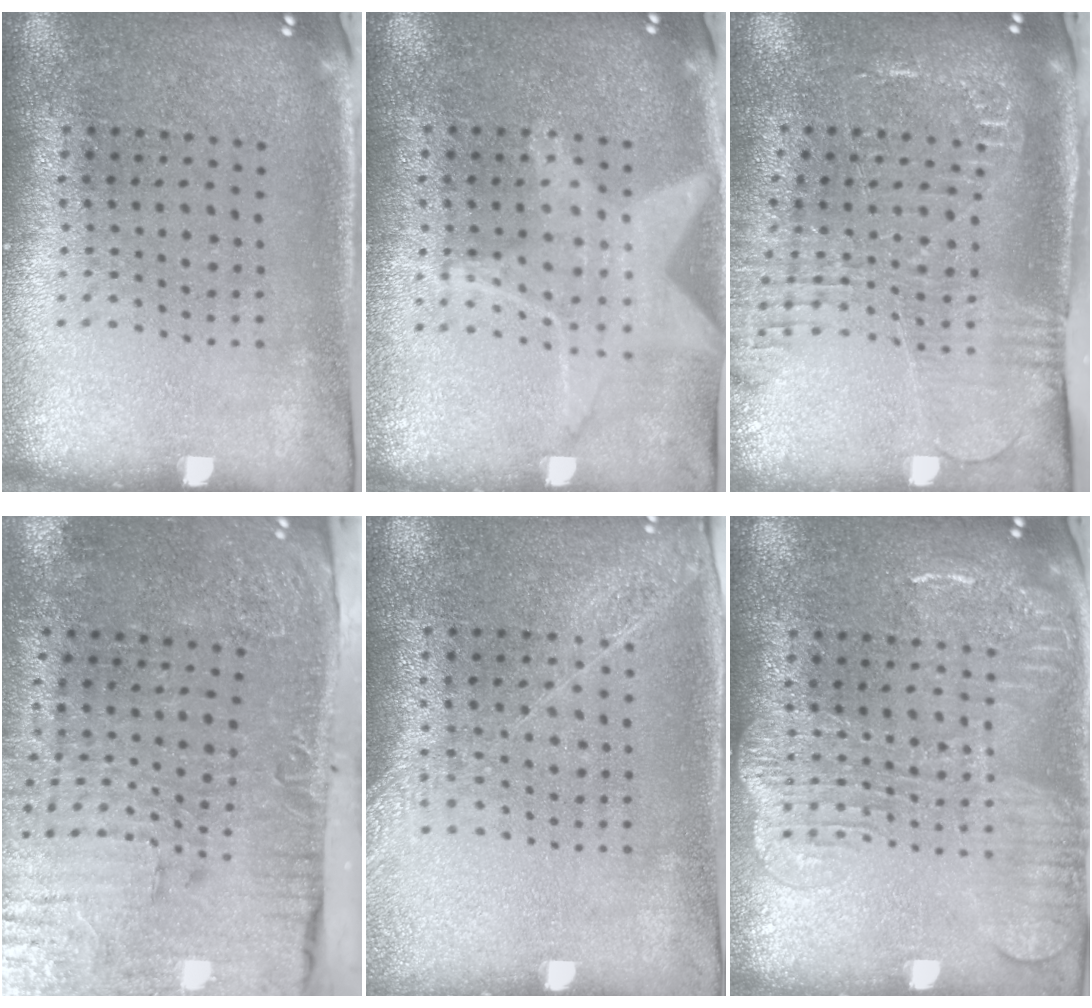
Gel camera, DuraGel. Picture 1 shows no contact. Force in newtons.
{"total": 1.4, "press": 1.3, "slide": 0.3}
{"total": 1.9, "press": 1.9, "slide": 0.4}
{"total": 5.0, "press": 4.1, "slide": 2.8}
{"total": 1.3, "press": 1.2, "slide": 0.3}
{"total": 3.0, "press": 3.0, "slide": 0.4}